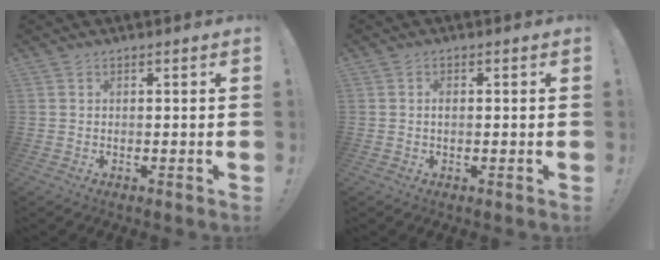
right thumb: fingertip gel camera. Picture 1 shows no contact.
{"total": 1.2, "force": [0.0, 0.6, 1.1], "torque": [-0.022, 0.004, 0.001]}